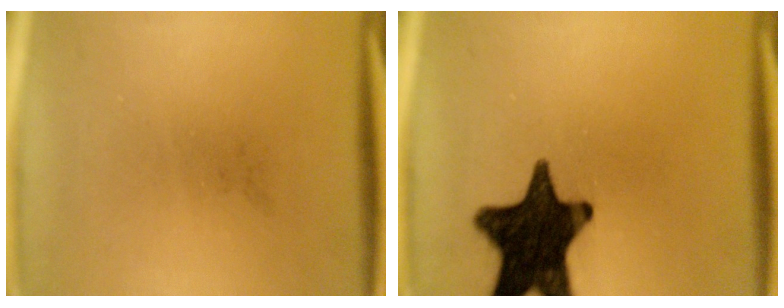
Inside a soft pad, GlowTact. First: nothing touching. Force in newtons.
{"total": 17.9}